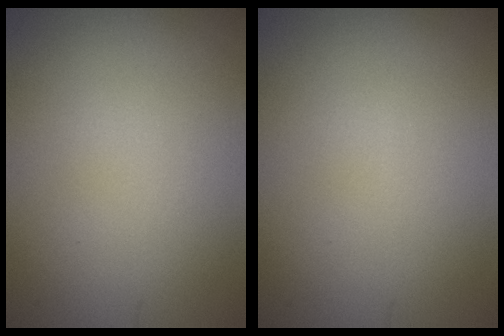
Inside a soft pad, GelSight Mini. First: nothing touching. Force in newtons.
{"total": 0.0}